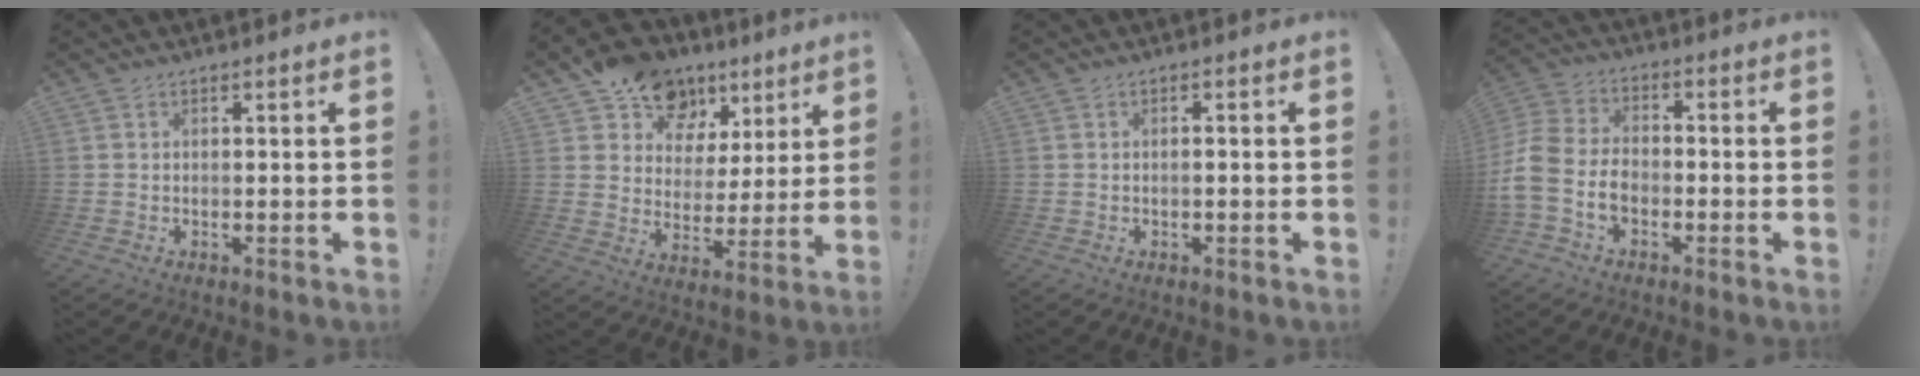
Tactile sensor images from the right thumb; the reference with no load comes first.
{"total": 14.4, "force": [9.5, 9.9, 4.4], "torque": [-0.068, -0.056, 0.176]}
{"total": 1.1, "force": [-0.7, -0.2, 0.9], "torque": [-0.019, 0.002, -0.013]}
{"total": 11.8, "force": [-4.3, 8.2, 7.3], "torque": [-0.152, 0.021, -0.081]}